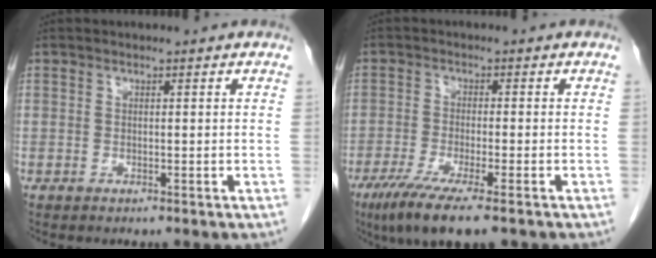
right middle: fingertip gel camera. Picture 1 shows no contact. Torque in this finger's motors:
{"motor_torque": [1.11, -1.03, 0.15, 0.09]}